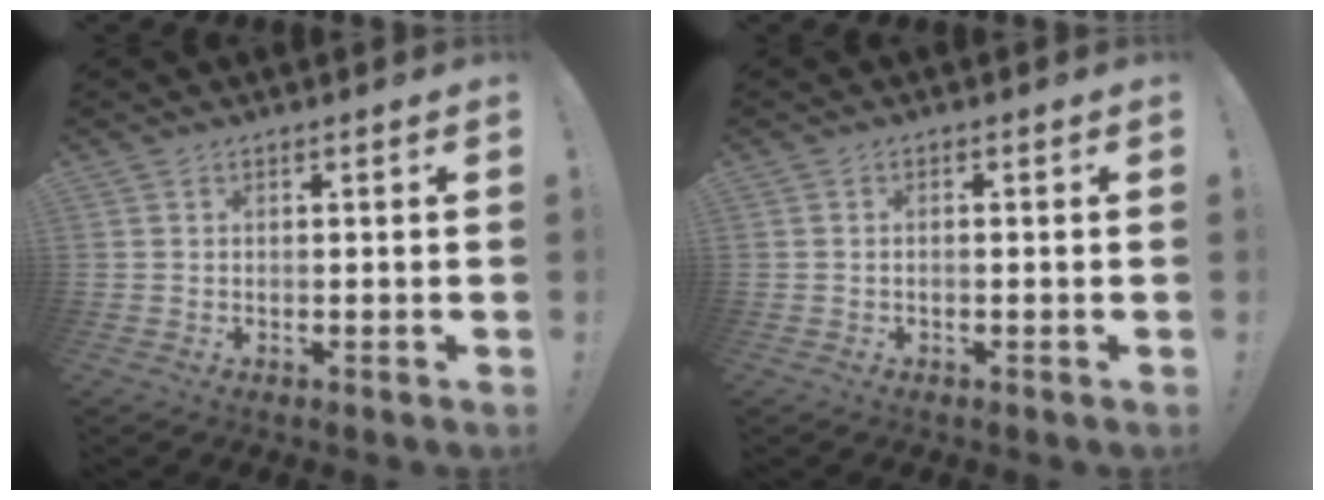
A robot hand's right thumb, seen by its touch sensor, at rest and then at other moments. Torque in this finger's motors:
{"motor_torque": [-0.06, -0.21, -0.05, 0.12, -0.01]}